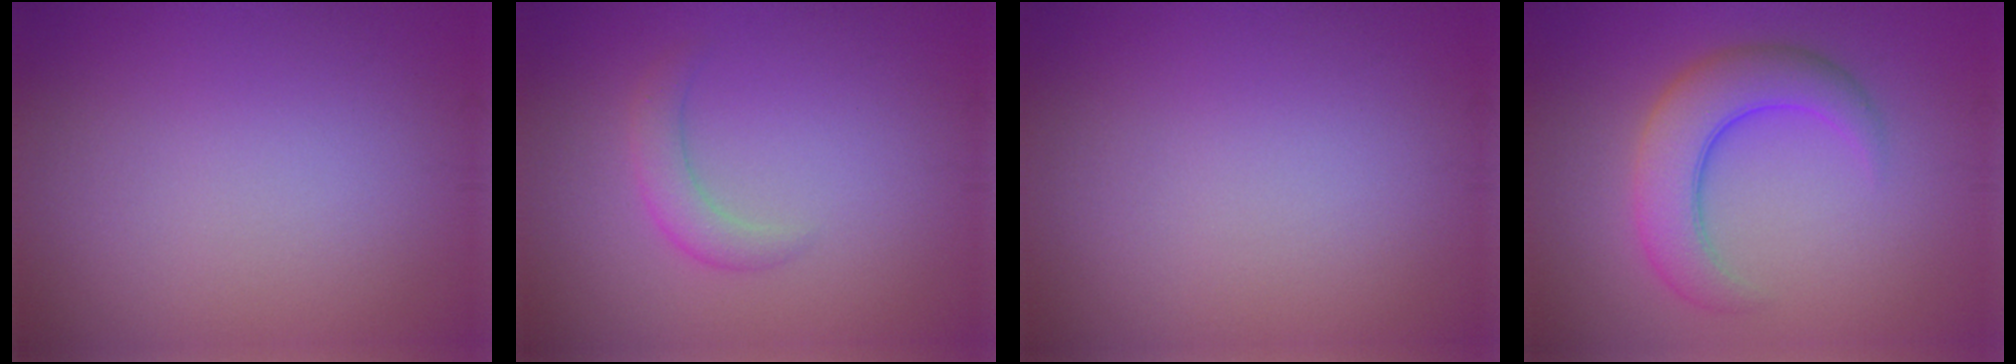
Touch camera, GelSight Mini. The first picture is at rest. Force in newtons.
{"total": 2.2, "press": 2.2, "slide": 0.1}
{"total": 0.0}
{"total": 6.0, "press": 6.0, "slide": 0.1}